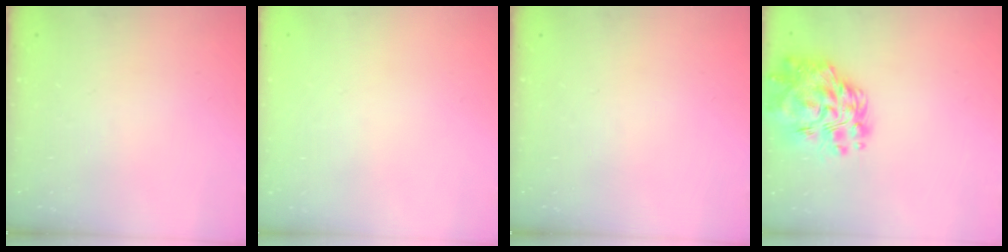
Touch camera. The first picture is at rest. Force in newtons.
{"total": 1.8, "press": 1.8, "slide": 0.2}
{"total": 0.0}
{"total": 19.2, "press": 18.4, "slide": 5.6}